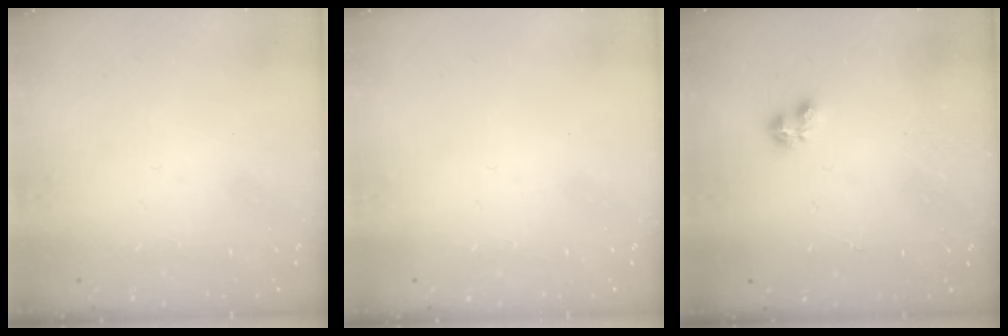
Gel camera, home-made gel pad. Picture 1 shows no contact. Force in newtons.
{"total": 0.0}
{"total": 2.2, "press": 2.2, "slide": 0.4}